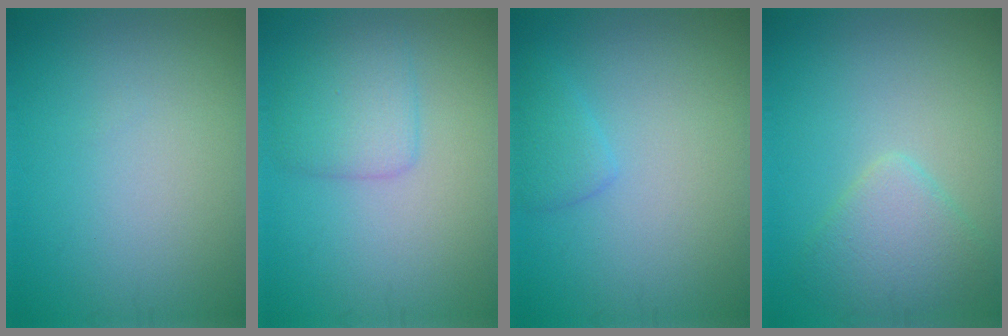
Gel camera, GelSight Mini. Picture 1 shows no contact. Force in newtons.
{"total": 2.8, "press": 2.8, "slide": 0.2}
{"total": 1.5, "press": 1.5, "slide": 0.0}
{"total": 3.4, "press": 3.4, "slide": 0.2}